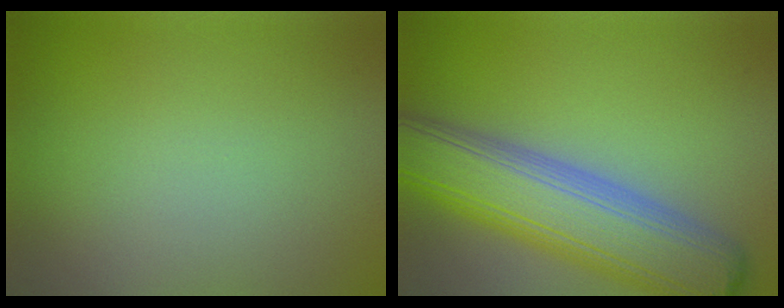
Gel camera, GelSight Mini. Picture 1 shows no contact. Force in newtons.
{"total": 10.0, "press": 10.0, "slide": 0.5}